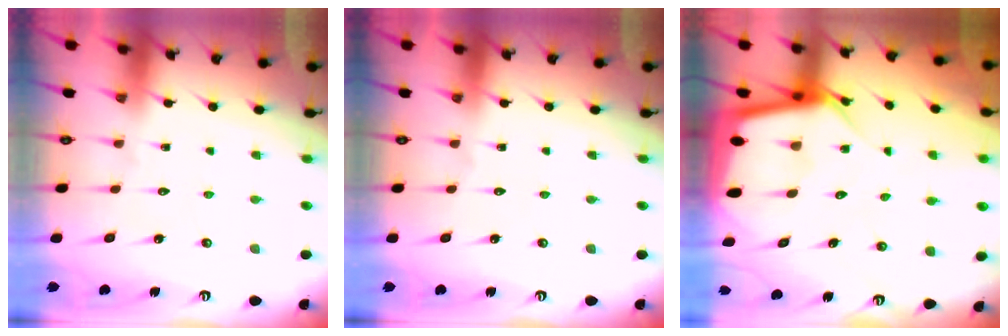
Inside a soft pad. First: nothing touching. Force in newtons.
{"total": 0.0}
{"total": 8.1, "press": 8.1, "slide": 0.5}